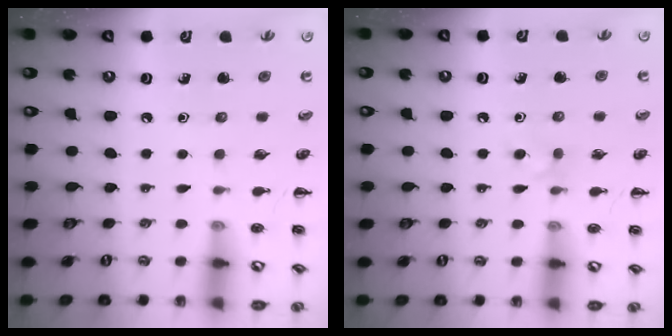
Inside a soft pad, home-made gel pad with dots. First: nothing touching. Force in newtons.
{"total": 4.1, "press": 3.8, "slide": 1.6}